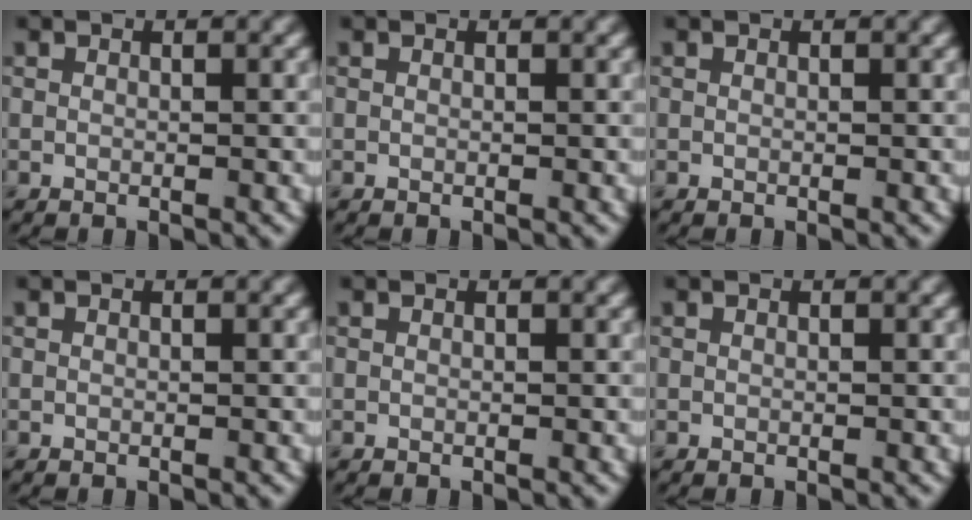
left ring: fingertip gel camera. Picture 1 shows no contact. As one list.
[{"total": 0.0}, {"total": 0.0}, {"total": 0.0}, {"total": 0.0}, {"total": 0.0}]